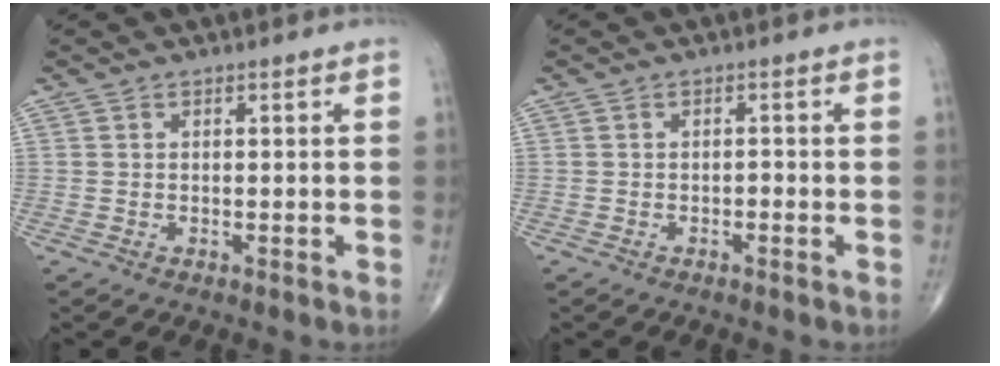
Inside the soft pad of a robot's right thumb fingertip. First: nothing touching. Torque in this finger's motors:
{"motor_torque": [-0.42, -0.25, 0.03, 0.10, 0.02]}